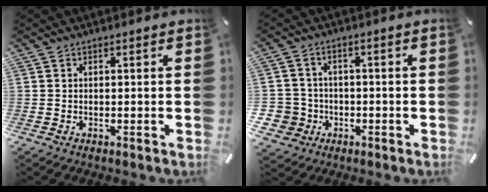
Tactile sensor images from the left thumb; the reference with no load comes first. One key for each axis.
{"total": 6.4, "fx": -1.8, "fy": 6.0, "fz": 1.0, "tx": -0.053, "ty": 0.014, "tz": -0.035}